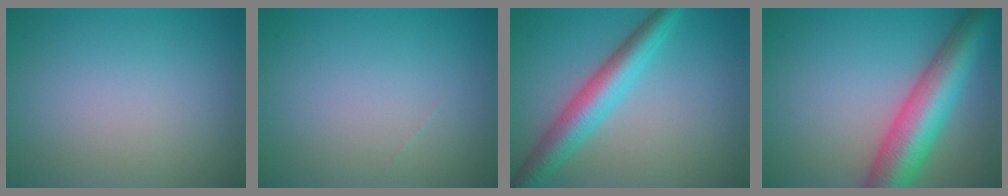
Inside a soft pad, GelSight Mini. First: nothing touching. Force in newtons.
{"total": 0.0}
{"total": 5.3, "press": 5.3, "slide": 0.1}
{"total": 9.1, "press": 9.1, "slide": 0.3}